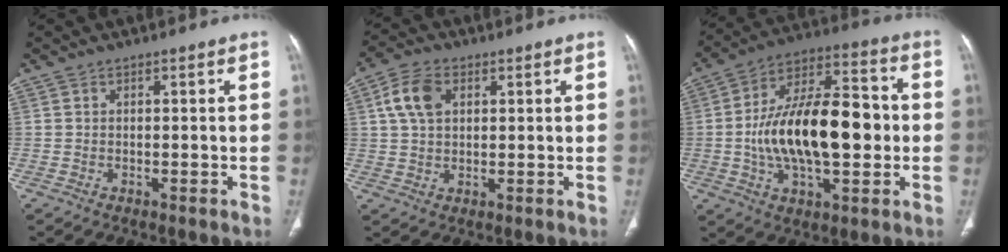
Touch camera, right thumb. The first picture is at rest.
{"total": 7.0, "force": [2.4, 4.5, 4.8], "torque": [-0.089, 0.006, 0.044]}
{"total": 21.9, "force": [-1.1, 10.5, 19.1], "torque": [-0.314, 0.031, -0.017]}